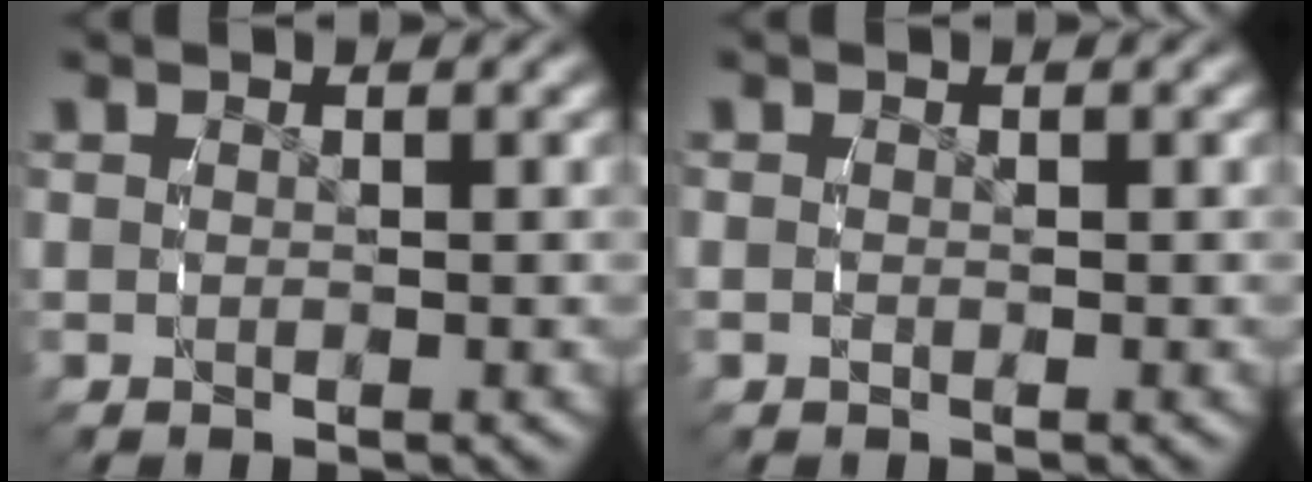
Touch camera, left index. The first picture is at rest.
{"total": 0.8, "force": [-0.4, 0.7, 0.1], "torque": [-0.015, -0.005, -0.004]}